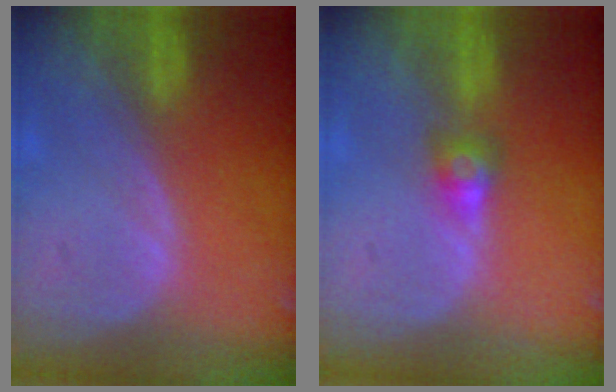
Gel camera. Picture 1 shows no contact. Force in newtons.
{"total": 2.7, "press": 2.5, "slide": 1.0}